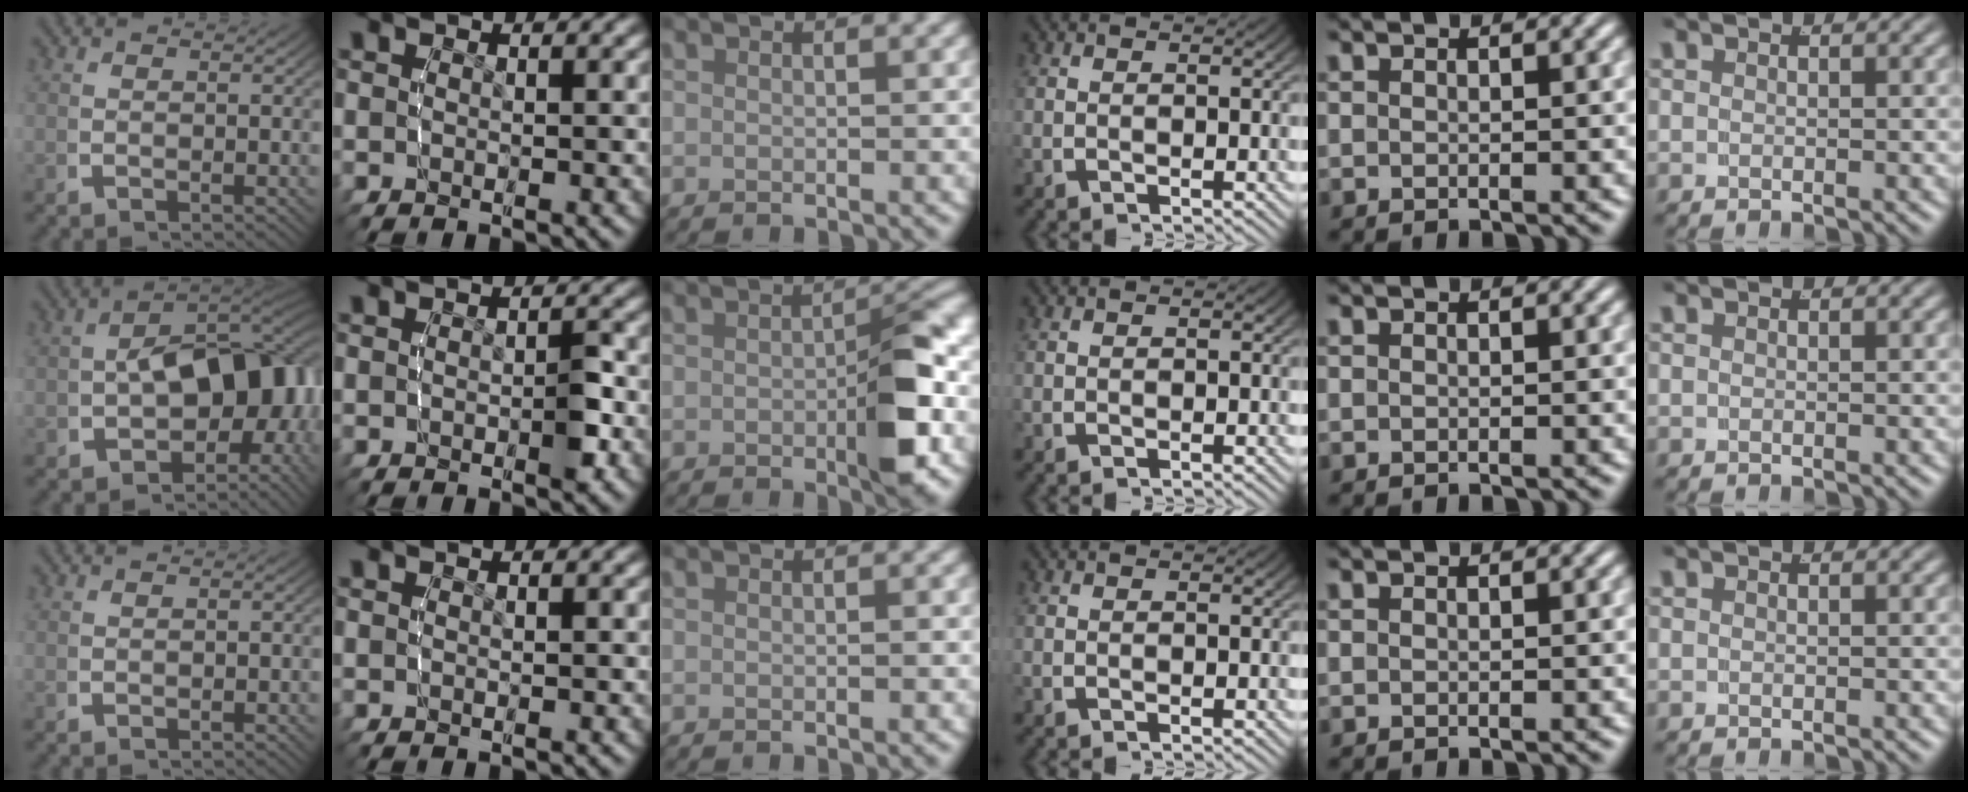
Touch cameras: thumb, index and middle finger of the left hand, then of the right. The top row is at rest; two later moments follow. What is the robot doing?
{"motion": "lift_and_place", "object": "legos"}